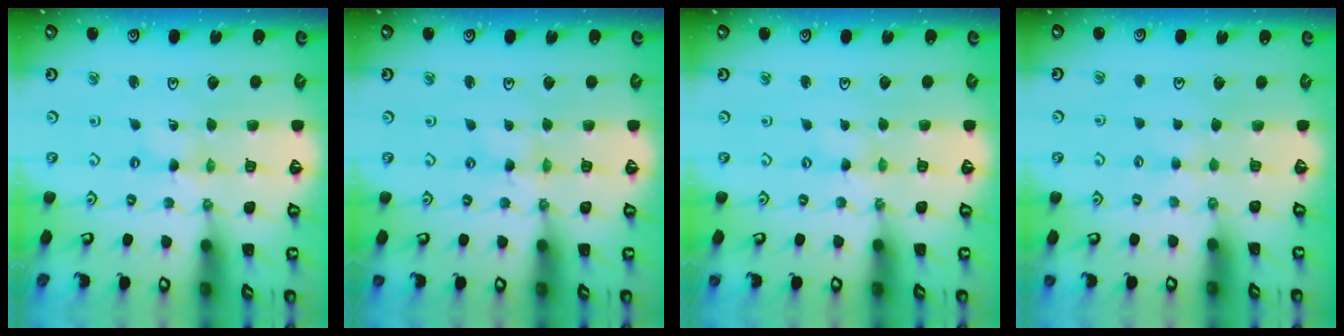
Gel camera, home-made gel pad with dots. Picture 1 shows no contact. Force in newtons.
{"total": 1.0, "press": 0.9, "slide": 0.2}
{"total": 0.7, "press": 0.7, "slide": 0.1}
{"total": 2.8, "press": 2.8, "slide": 0.3}